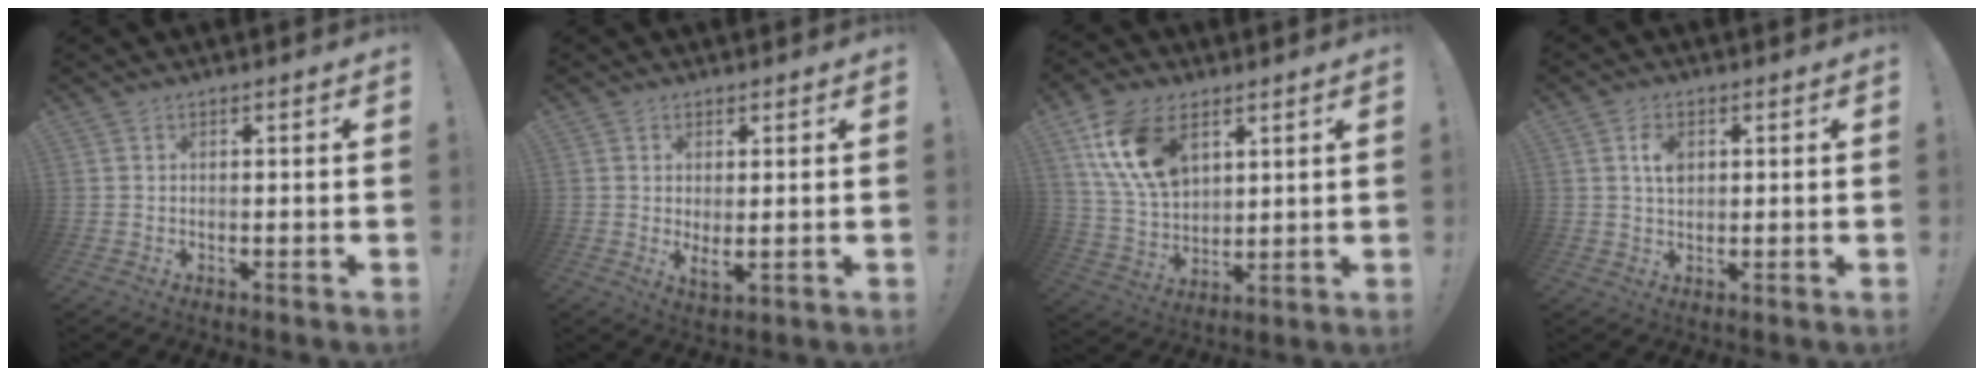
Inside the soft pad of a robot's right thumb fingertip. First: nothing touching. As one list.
[{"total": 3.2, "force": [1.1, 0.8, 2.9], "torque": [-0.031, -0.017, 0.019]}, {"total": 17.0, "force": [7.5, 10.8, 10.8], "torque": [-0.206, -0.025, 0.143]}, {"total": 4.6, "force": [1.1, 3.1, 3.2], "torque": [-0.043, -0.001, 0.016]}]